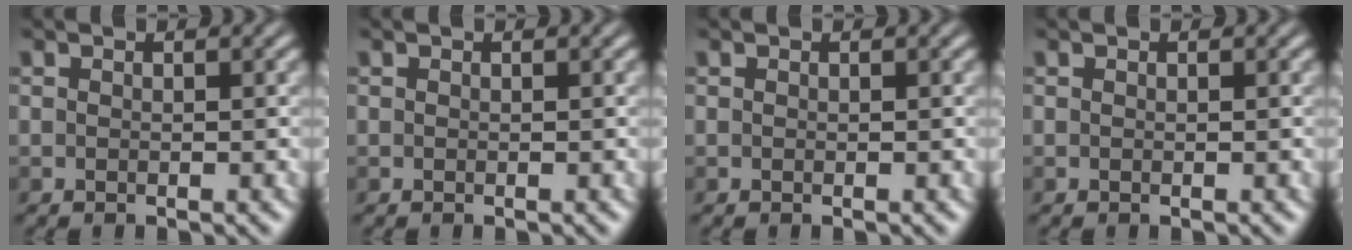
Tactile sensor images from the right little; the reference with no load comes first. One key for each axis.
{"total": 0.0}
{"total": 0.0}
{"total": 0.0}